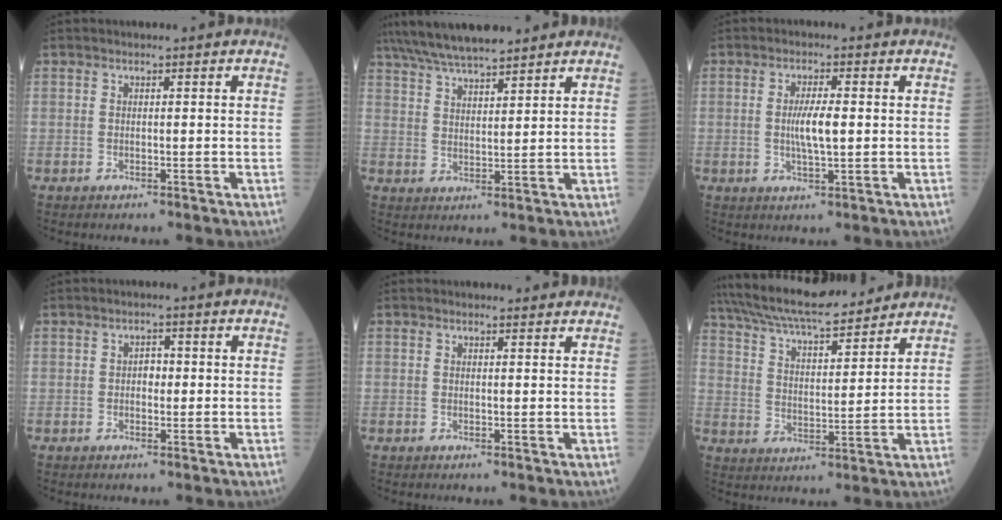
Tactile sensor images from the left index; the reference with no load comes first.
{"total": 12.3, "force": [10.6, 2.2, 5.9], "torque": [-0.112, 0.029, 0.187]}
{"total": 4.4, "force": [0.1, 0.9, 4.3], "torque": [-0.086, -0.003, 0.001]}
{"total": 1.7, "force": [0.0, 1.2, 1.2], "torque": [-0.021, 0.003, 0.000]}
{"total": 3.3, "force": [3.2, 0.9, 0.5], "torque": [-0.011, 0.009, 0.034]}
{"total": 17.8, "force": [15.9, 3.0, 7.3], "torque": [-0.137, 0.025, 0.264]}